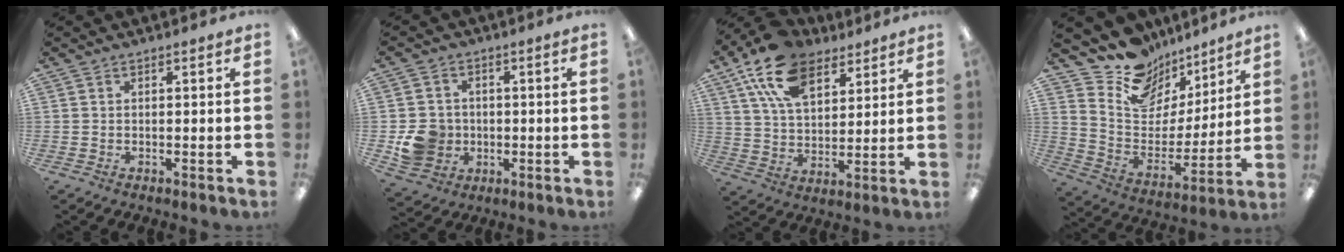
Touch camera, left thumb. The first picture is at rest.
{"total": 8.7, "force": [-1.5, 8.1, 2.7], "torque": [-0.061, 0.017, -0.019]}
{"total": 16.5, "force": [10.2, 9.1, 9.3], "torque": [-0.171, -0.033, 0.188]}
{"total": 14.0, "force": [11.6, 7.6, 1.6], "torque": [-0.060, -0.103, 0.216]}